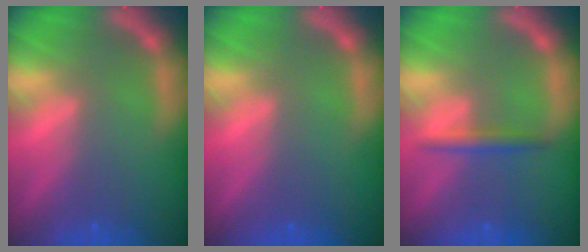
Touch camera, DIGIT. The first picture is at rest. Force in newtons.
{"total": 0.0}
{"total": 1.9}